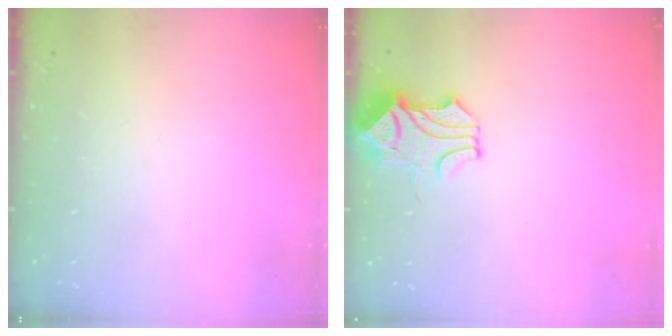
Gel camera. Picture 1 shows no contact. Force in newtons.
{"total": 1.9, "press": 1.8, "slide": 0.7}